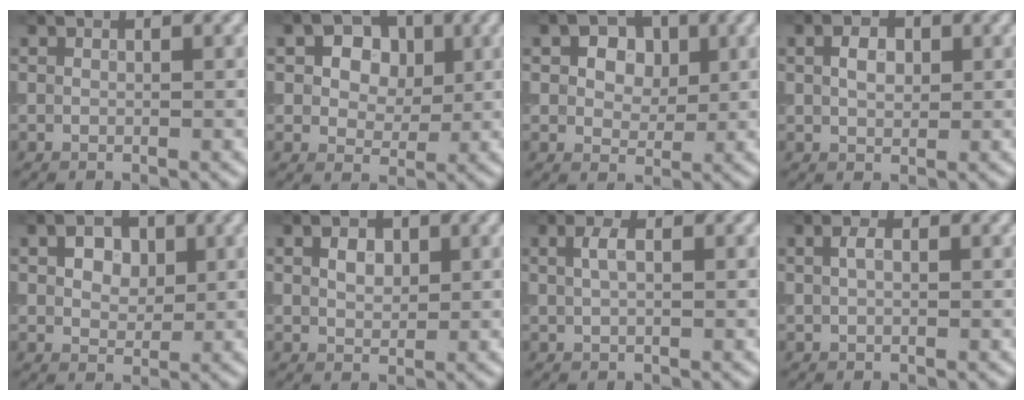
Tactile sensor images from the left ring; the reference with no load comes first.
{"total": 5.1, "force": [1.5, 3.7, 3.1], "torque": [-0.044, 0.009, 0.004]}
{"total": 4.7, "force": [1.7, 3.3, 2.9], "torque": [-0.041, 0.010, 0.006]}
{"total": 2.2, "force": [0.5, 1.5, 1.6], "torque": [-0.032, 0.003, 0.008]}
{"total": 3.2, "force": [1.1, 2.2, 2.0], "torque": [-0.035, 0.004, 0.014]}
{"total": 2.0, "force": [0.7, 1.3, 1.3], "torque": [-0.024, 0.002, 0.012]}
{"total": 1.6, "force": [0.5, 0.6, 1.3], "torque": [-0.031, 0.002, 0.011]}
{"total": 1.2, "force": [0.3, 0.6, 1.0], "torque": [-0.021, 0.004, 0.004]}